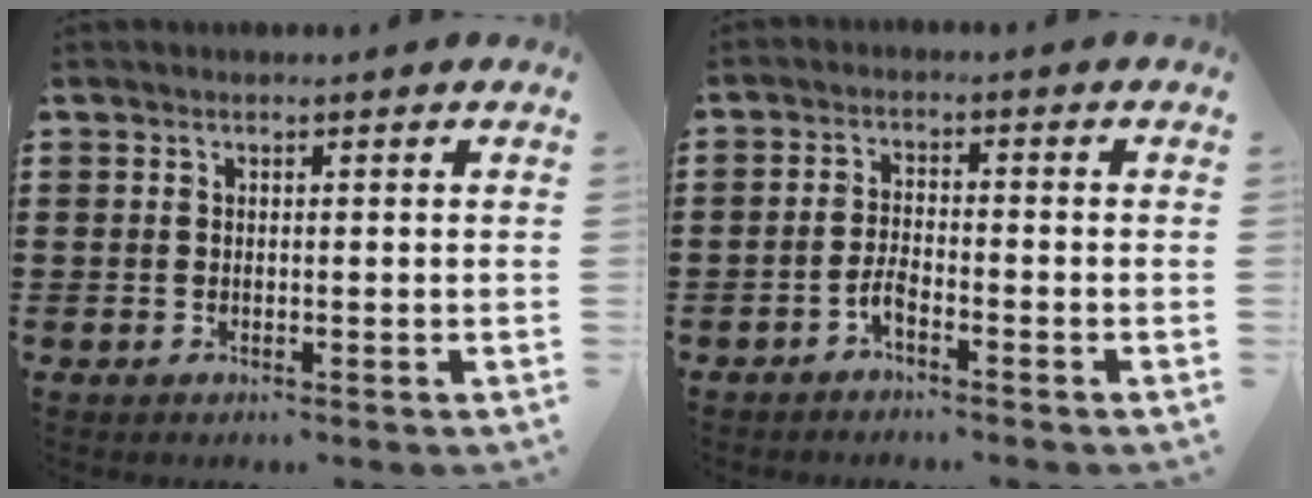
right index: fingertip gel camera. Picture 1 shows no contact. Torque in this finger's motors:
{"motor_torque": [2.14, 0.00, 0.03, -0.08]}